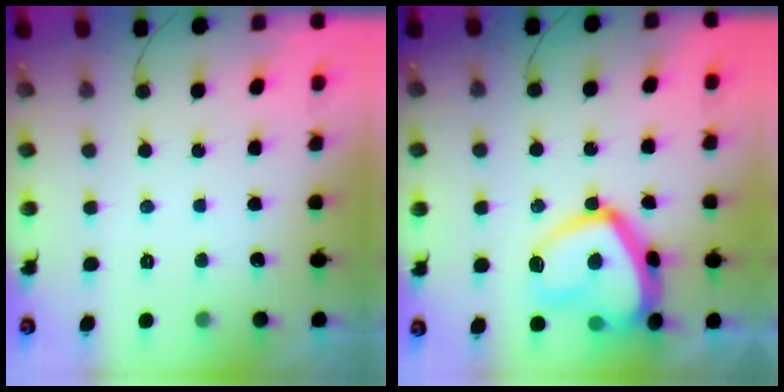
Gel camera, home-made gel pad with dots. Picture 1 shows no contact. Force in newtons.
{"total": 18.0, "press": 17.9, "slide": 1.4}